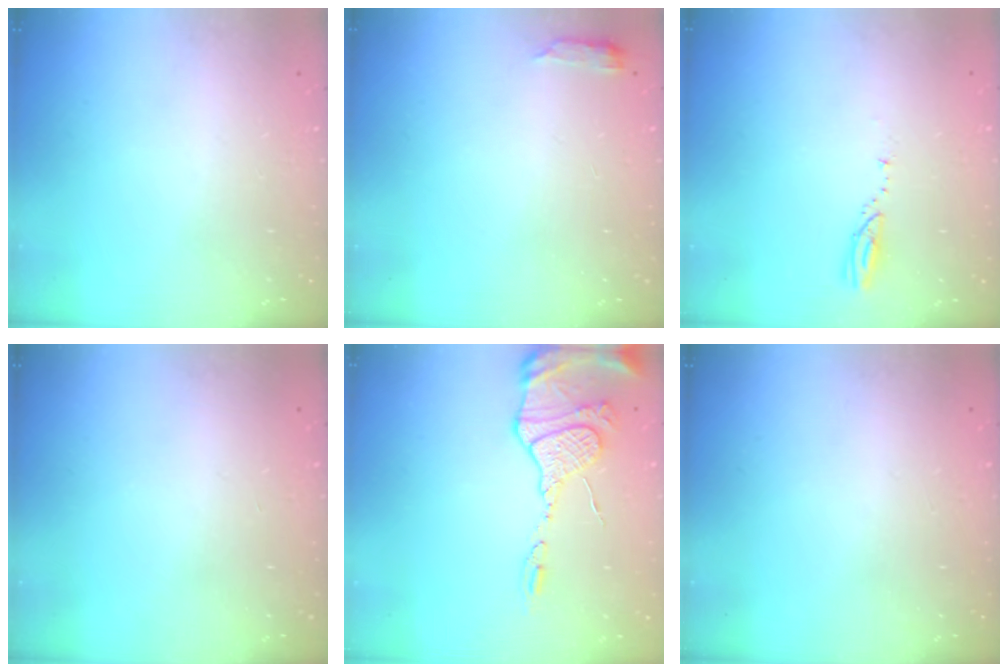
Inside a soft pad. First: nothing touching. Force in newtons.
{"total": 2.6, "press": 2.6, "slide": 0.5}
{"total": 3.1, "press": 3.1, "slide": 0.2}
{"total": 0.0}
{"total": 13.6, "press": 13.5, "slide": 1.1}
{"total": 0.0}